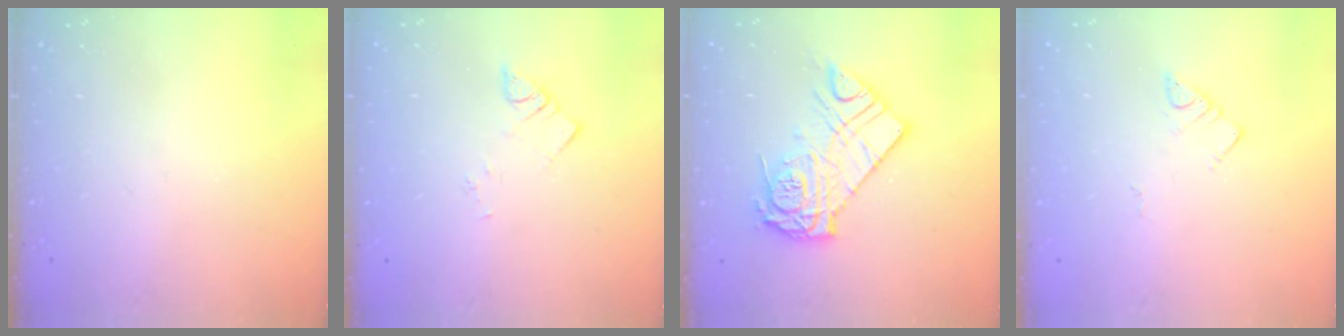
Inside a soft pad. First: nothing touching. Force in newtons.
{"total": 2.2, "press": 2.2, "slide": 0.2}
{"total": 12.9, "press": 12.9, "slide": 1.0}
{"total": 2.9, "press": 2.9, "slide": 0.3}